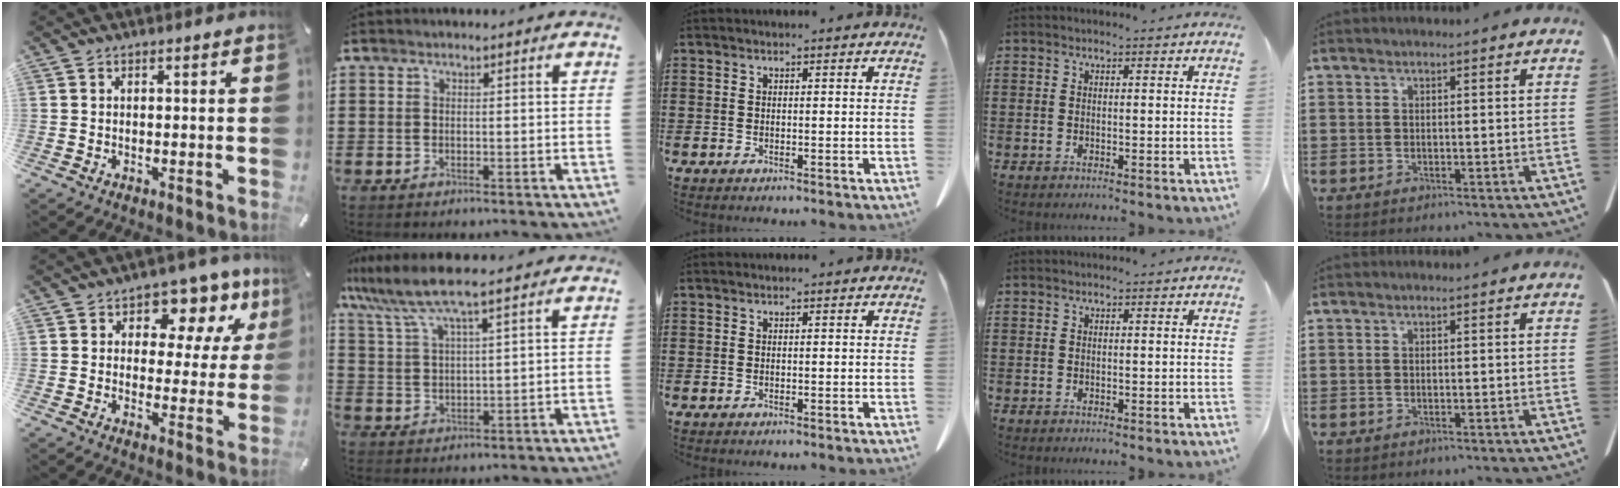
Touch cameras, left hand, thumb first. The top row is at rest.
{"thumb": {"total": 10.5, "force": [6.0, 6.7, 5.4], "torque": [-0.071, -0.037, 0.103]}, "index": {"total": 7.4, "force": [5.7, 0.4, 4.7], "torque": [-0.109, -0.017, 0.099]}}